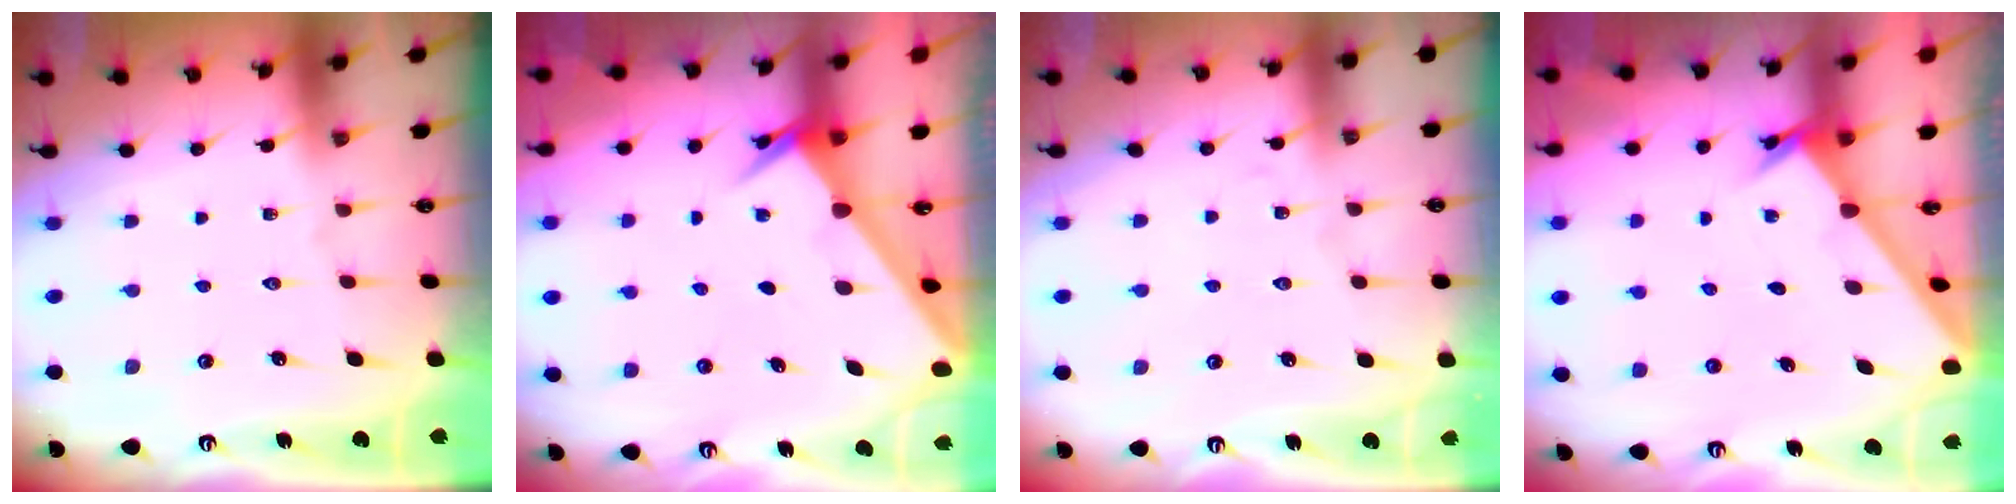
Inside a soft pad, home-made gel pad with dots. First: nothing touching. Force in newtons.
{"total": 2.6, "press": 2.6, "slide": 0.3}
{"total": 3.4, "press": 3.3, "slide": 0.4}
{"total": 2.2, "press": 2.2, "slide": 0.1}